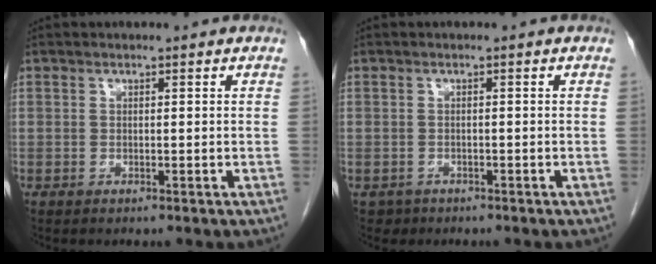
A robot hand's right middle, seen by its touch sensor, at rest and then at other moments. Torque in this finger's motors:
{"motor_torque": [-0.11, -0.11, -0.05, -0.02]}